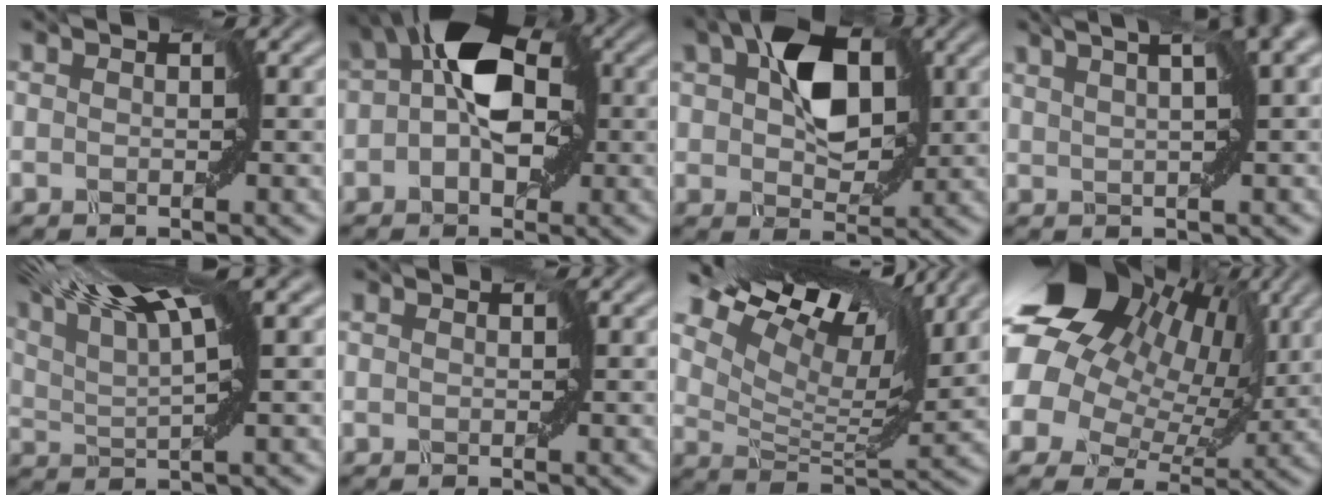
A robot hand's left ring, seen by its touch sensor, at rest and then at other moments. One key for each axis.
{"total": 7.1, "fx": 1.0, "fy": 3.9, "fz": 5.9, "tx": -0.096, "ty": 0.019, "tz": 0.014}
{"total": 6.0, "fx": 2.0, "fy": 3.5, "fz": 4.5, "tx": -0.074, "ty": 0.004, "tz": 0.040}
{"total": 3.1, "fx": 1.4, "fy": -0.5, "fz": 2.7, "tx": -0.051, "ty": 0.008, "tz": 0.028}
{"total": 8.1, "fx": 6.3, "fy": 0.8, "fz": 5.0, "tx": -0.080, "ty": 0.024, "tz": 0.092}
{"total": 0.0}
{"total": 12.2, "fx": 10.0, "fy": 2.8, "fz": 6.3, "tx": -0.130, "ty": 0.015, "tz": 0.153}
{"total": 16.5, "fx": 6.2, "fy": 11.6, "fz": 9.9, "tx": -0.211, "ty": 0.017, "tz": 0.112}